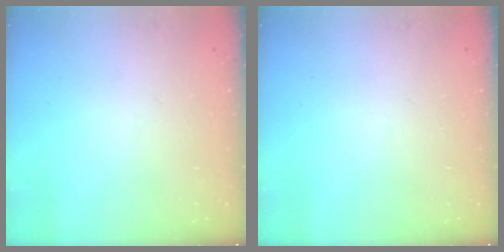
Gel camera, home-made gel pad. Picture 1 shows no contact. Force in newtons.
{"total": 0.0}